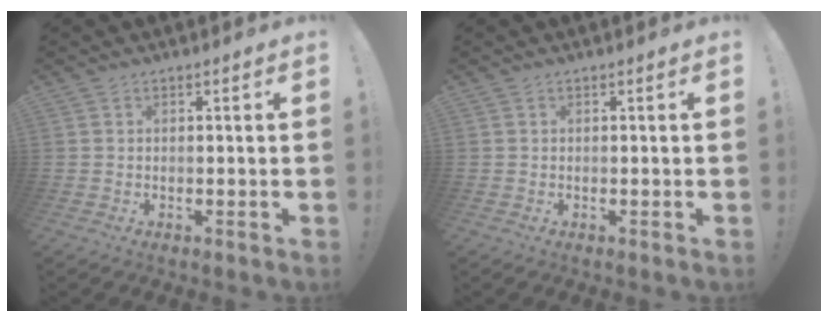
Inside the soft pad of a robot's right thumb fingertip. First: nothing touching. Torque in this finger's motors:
{"motor_torque": [-0.03, -0.11, 0.36, -0.11, -0.02]}